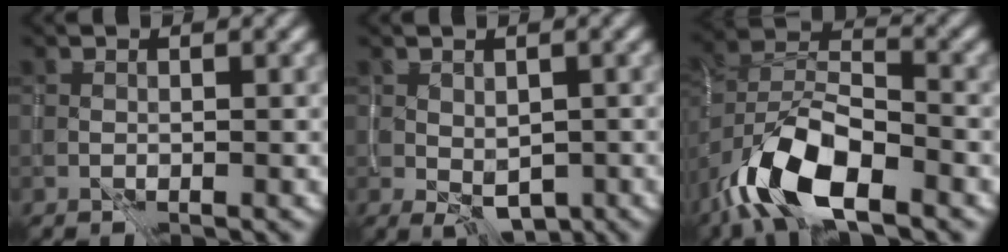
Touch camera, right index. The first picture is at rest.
{"total": 3.1, "force": [-0.3, 1.8, 2.4], "torque": [-0.036, -0.009, 0.001]}
{"total": 9.0, "force": [-5.1, 3.5, 6.5], "torque": [-0.116, 0.009, -0.103]}